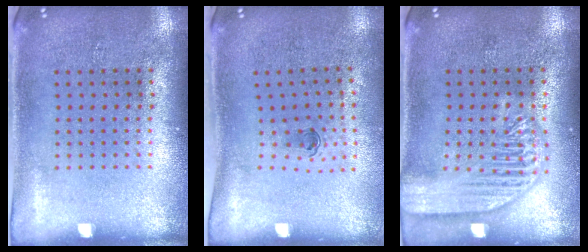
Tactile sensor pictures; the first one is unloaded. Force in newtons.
{"total": 0.7, "press": 0.3, "slide": 0.6}
{"total": 3.7, "press": 3.7, "slide": 0.4}